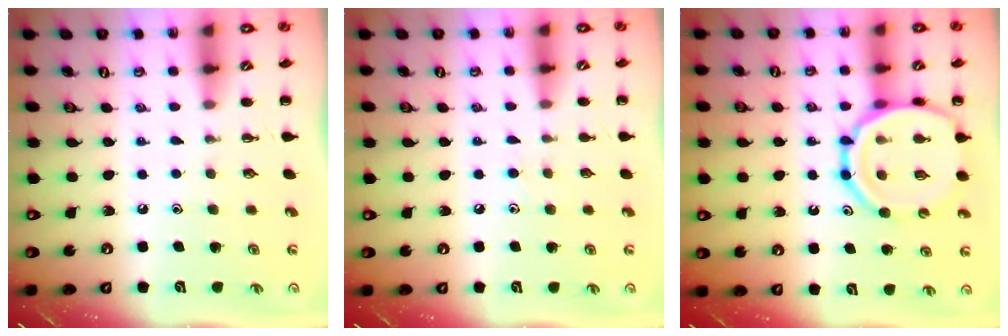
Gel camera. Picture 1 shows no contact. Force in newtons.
{"total": 4.0, "press": 3.7, "slide": 1.6}
{"total": 16.9, "press": 16.6, "slide": 3.1}